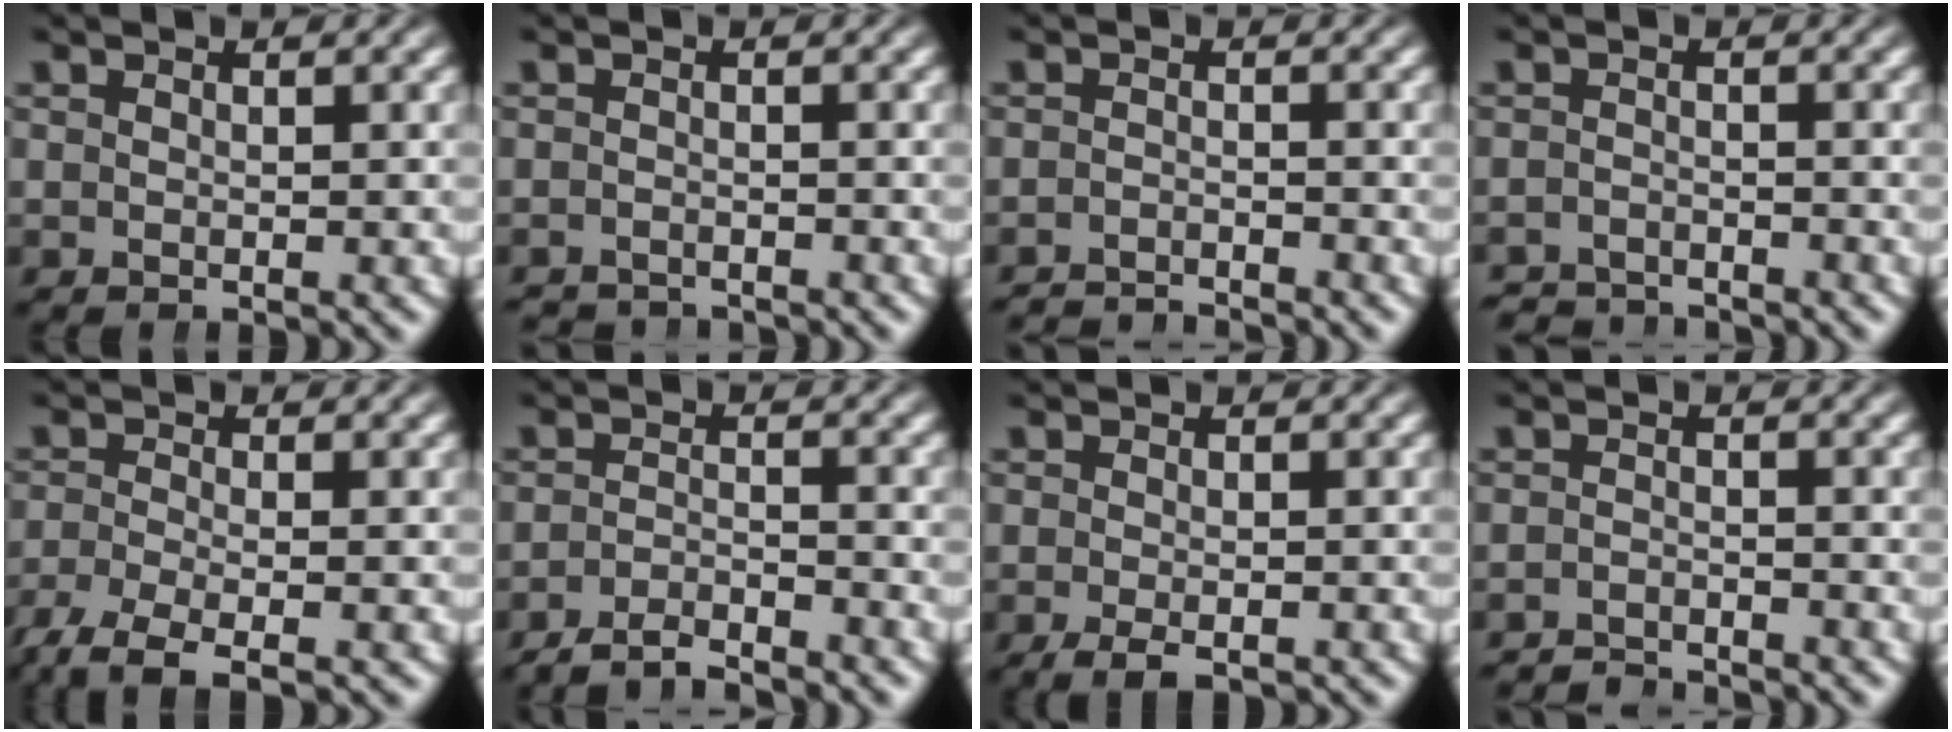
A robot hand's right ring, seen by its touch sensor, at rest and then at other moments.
{"total": 2.5, "force": [-2.5, 0.1, -0.1], "torque": [-0.003, -0.017, -0.036]}
{"total": 3.1, "force": [-3.1, 0.2, 0.0], "torque": [-0.002, -0.014, -0.051]}
{"total": 3.2, "force": [-3.2, 0.4, -0.1], "torque": [0.000, -0.017, -0.052]}
{"total": 5.1, "force": [-3.4, 2.0, 3.2], "torque": [-0.069, -0.029, -0.042]}
{"total": 3.4, "force": [-3.2, 0.7, 0.8], "torque": [-0.012, -0.008, -0.057]}
{"total": 2.4, "force": [-1.7, 0.9, 1.5], "torque": [-0.031, -0.013, -0.020]}
{"total": 2.6, "force": [-2.6, 0.2, -0.1], "torque": [0.001, -0.011, -0.046]}